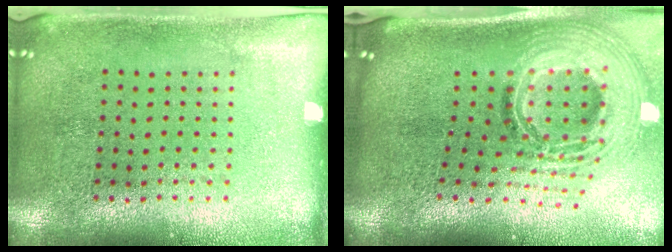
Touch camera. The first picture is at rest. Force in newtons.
{"total": 2.8, "press": 1.9, "slide": 2.1}